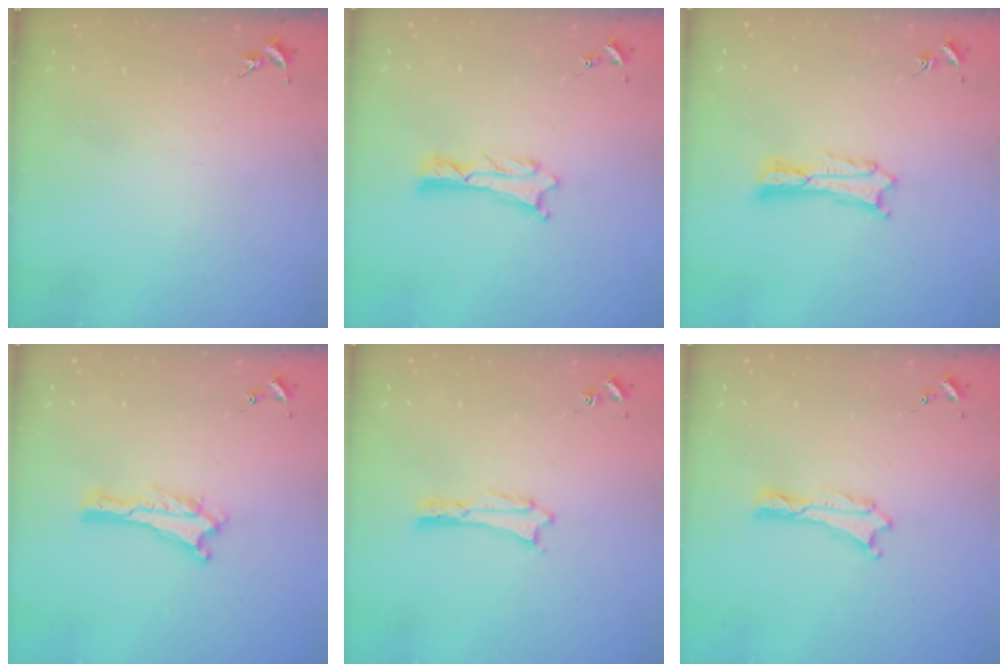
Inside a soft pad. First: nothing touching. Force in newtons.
{"total": 1.3, "press": 1.2, "slide": 0.1}
{"total": 1.2, "press": 1.2, "slide": 0.2}
{"total": 0.0}
{"total": 0.5, "press": 0.5, "slide": 0.2}
{"total": 0.0}